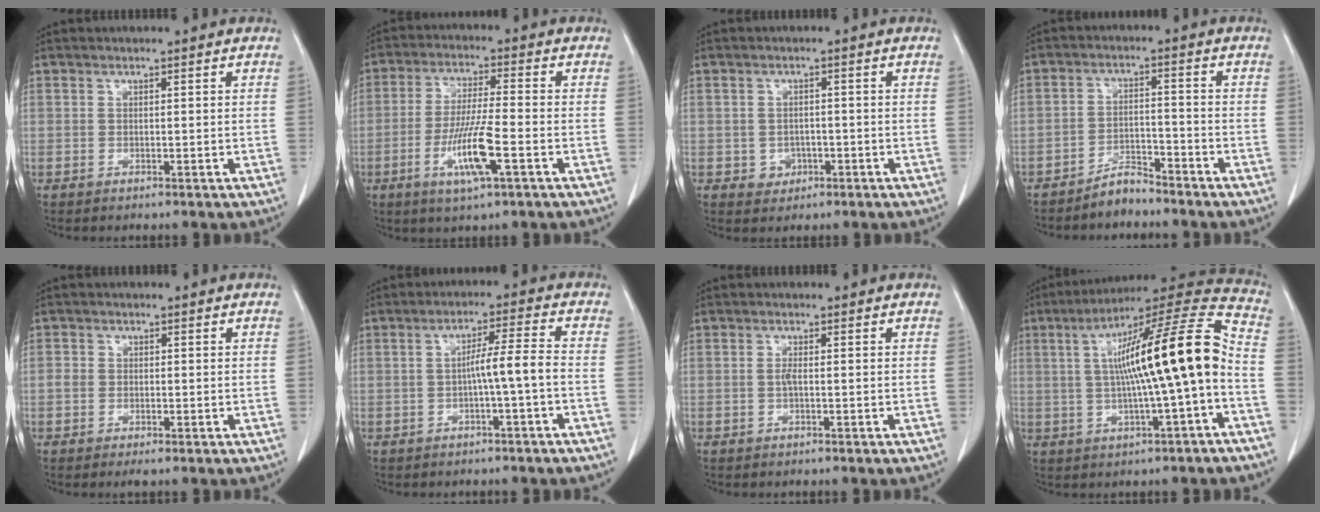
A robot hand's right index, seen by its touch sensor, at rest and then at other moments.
{"total": 9.3, "force": [-3.4, 0.6, 8.7], "torque": [-0.170, -0.013, -0.065]}
{"total": 2.6, "force": [-0.9, 2.3, 1.0], "torque": [-0.010, 0.005, -0.005]}
{"total": 3.8, "force": [-3.6, 1.1, 0.7], "torque": [-0.006, -0.003, -0.065]}
{"total": 2.1, "force": [-0.5, 1.4, 1.4], "torque": [-0.027, 0.002, -0.007]}
{"total": 4.9, "force": [-1.3, -0.6, 4.7], "torque": [-0.077, 0.013, -0.021]}
{"total": 0.9, "force": [-0.1, 0.1, 0.9], "torque": [-0.021, -0.001, -0.004]}
{"total": 17.1, "force": [-0.6, 0.6, 17.1], "torque": [-0.264, 0.034, -0.013]}